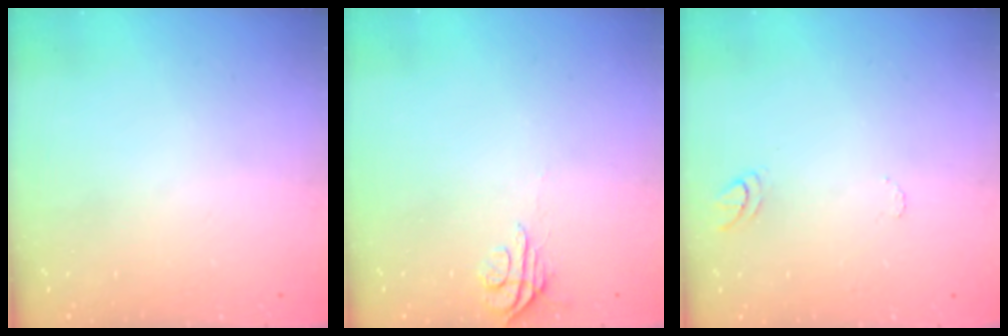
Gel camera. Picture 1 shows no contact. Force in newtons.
{"total": 4.9, "press": 4.8, "slide": 0.4}
{"total": 5.8, "press": 5.8, "slide": 0.5}